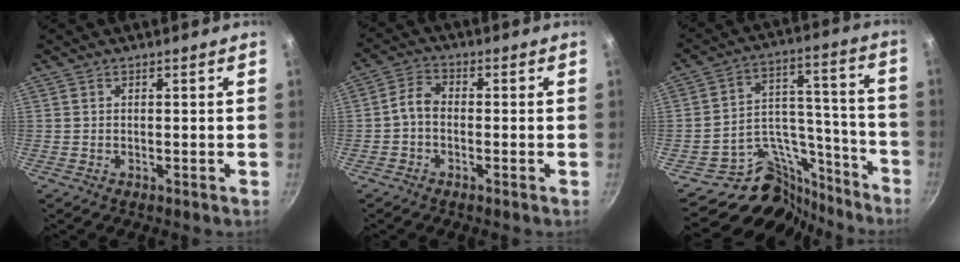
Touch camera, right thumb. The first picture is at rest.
{"total": 3.6, "force": [-1.2, 2.3, 2.6], "torque": [-0.054, 0.024, -0.033]}
{"total": 17.5, "force": [-13.2, 10.3, 5.0], "torque": [-0.014, 0.131, -0.206]}